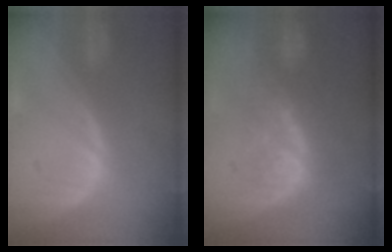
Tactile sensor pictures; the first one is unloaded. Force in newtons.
{"total": 8.2, "press": 7.2, "slide": 3.8}